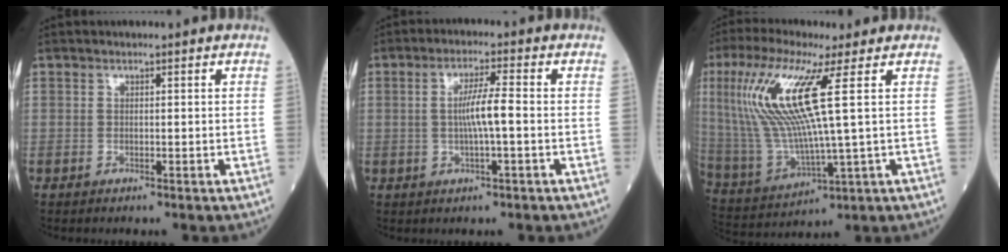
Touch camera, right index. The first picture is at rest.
{"total": 5.1, "force": [-0.3, 0.0, 5.1], "torque": [-0.097, 0.003, -0.006]}
{"total": 15.0, "force": [4.5, 0.9, 14.3], "torque": [-0.331, -0.002, 0.090]}